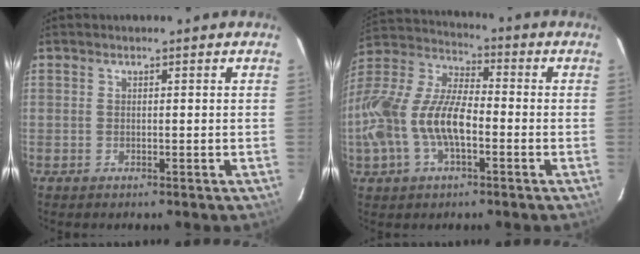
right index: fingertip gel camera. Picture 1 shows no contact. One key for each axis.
{"total": 18.5, "fx": -4.8, "fy": 9.2, "fz": 15.3, "tx": -0.321, "ty": 0.002, "tz": -0.093}